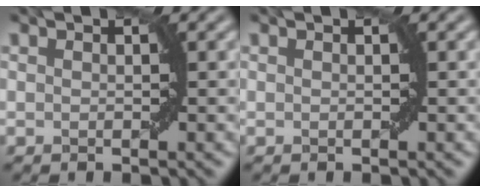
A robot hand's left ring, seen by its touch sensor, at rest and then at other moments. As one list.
[{"total": 0.0}]